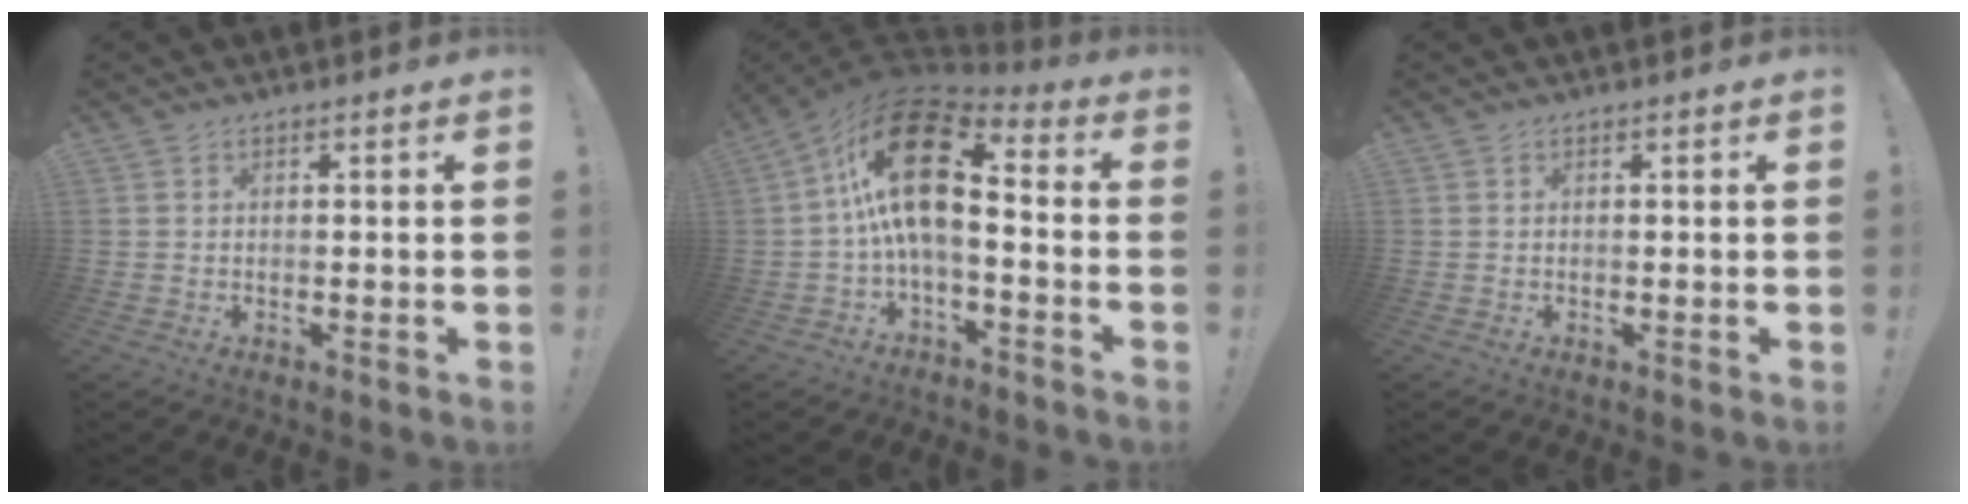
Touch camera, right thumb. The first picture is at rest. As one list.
[{"total": 19.9, "force": [3.1, 9.3, 17.3], "torque": [-0.320, -0.008, 0.058]}, {"total": 0.0}]